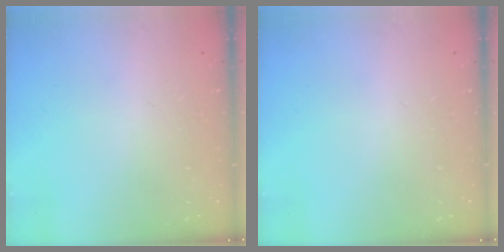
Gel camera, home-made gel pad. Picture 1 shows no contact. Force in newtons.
{"total": 0.0}